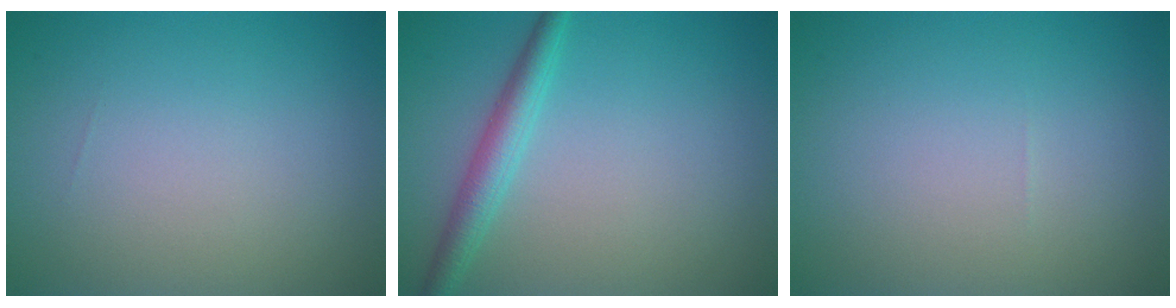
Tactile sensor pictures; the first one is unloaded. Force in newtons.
{"total": 2.8, "press": 2.8, "slide": 0.1}
{"total": 0.0}